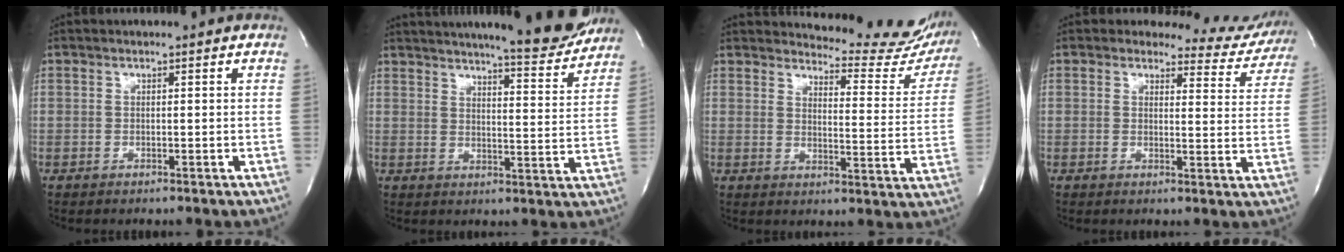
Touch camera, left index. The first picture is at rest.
{"total": 15.6, "force": [14.2, 1.1, 6.5], "torque": [-0.089, -0.028, 0.178]}
{"total": 16.8, "force": [16.3, 2.9, 2.8], "torque": [-0.016, -0.096, 0.169]}
{"total": 8.6, "force": [8.2, 2.7, -0.2], "torque": [0.030, -0.040, 0.067]}